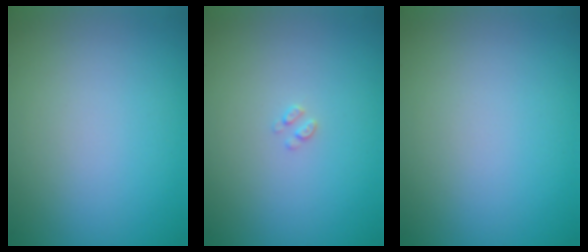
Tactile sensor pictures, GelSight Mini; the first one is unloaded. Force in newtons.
{"total": 0.7, "press": 0.6, "slide": 0.1}
{"total": 0.0}